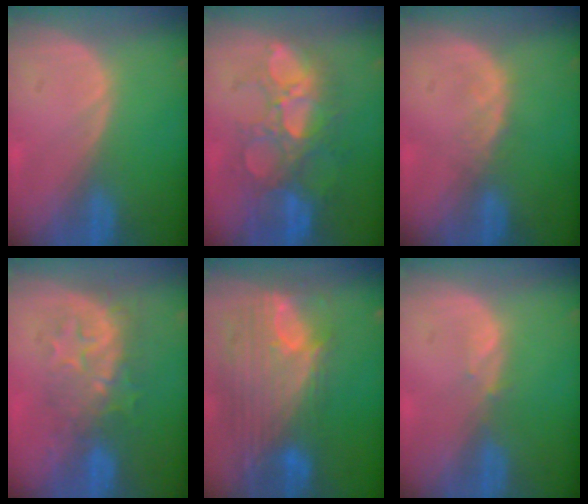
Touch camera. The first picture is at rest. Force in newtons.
{"total": 10.9, "press": 9.6, "slide": 5.2}
{"total": 1.4, "press": 1.4, "slide": 0.2}
{"total": 8.5, "press": 7.9, "slide": 3.2}
{"total": 12.1, "press": 10.2, "slide": 6.4}
{"total": 0.8, "press": 0.8, "slide": 0.3}